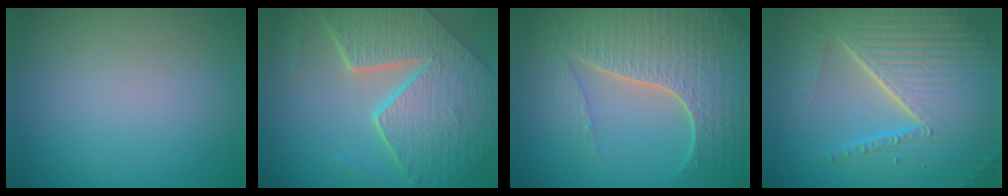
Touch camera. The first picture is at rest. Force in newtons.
{"total": 8.8, "press": 6.3, "slide": 6.2}
{"total": 7.6, "press": 5.6, "slide": 5.1}
{"total": 10.2, "press": 6.6, "slide": 7.8}